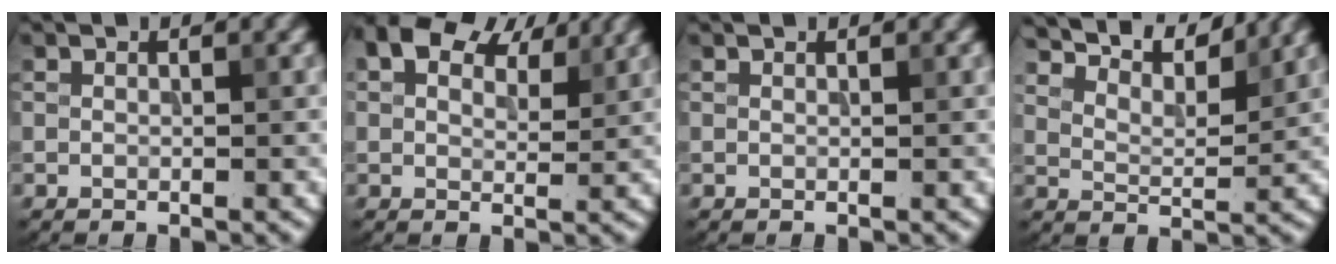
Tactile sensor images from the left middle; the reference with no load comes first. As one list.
[{"total": 8.3, "force": [5.1, 4.4, 4.9], "torque": [-0.075, 0.019, 0.059]}, {"total": 0.0}, {"total": 9.8, "force": [8.6, 2.2, 4.1], "torque": [-0.070, 0.008, 0.114]}]